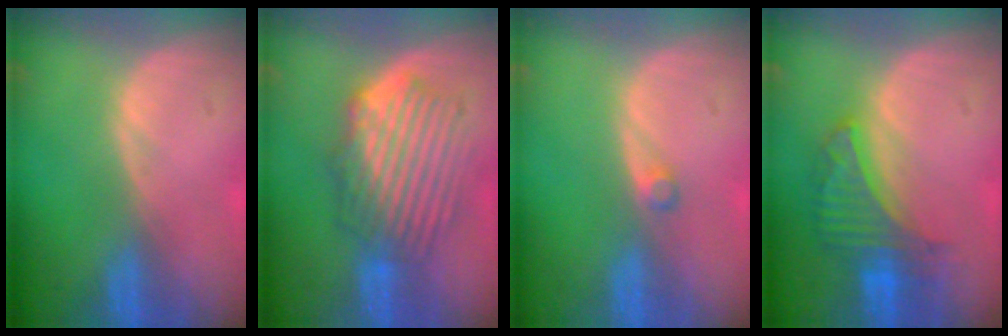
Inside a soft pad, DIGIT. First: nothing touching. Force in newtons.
{"total": 9.1, "press": 8.2, "slide": 4.0}
{"total": 1.0, "press": 1.0, "slide": 0.2}
{"total": 6.6, "press": 6.2, "slide": 2.4}